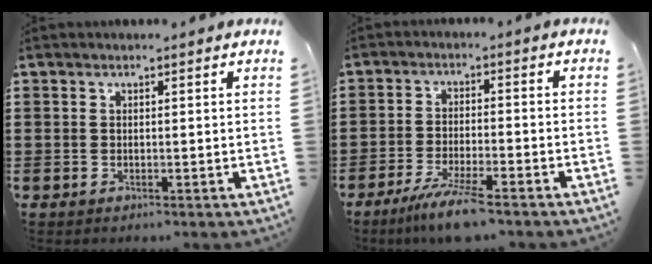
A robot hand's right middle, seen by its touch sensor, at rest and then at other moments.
{"total": 6.2, "force": [-4.9, 0.2, 3.8], "torque": [-0.078, -0.014, -0.089]}